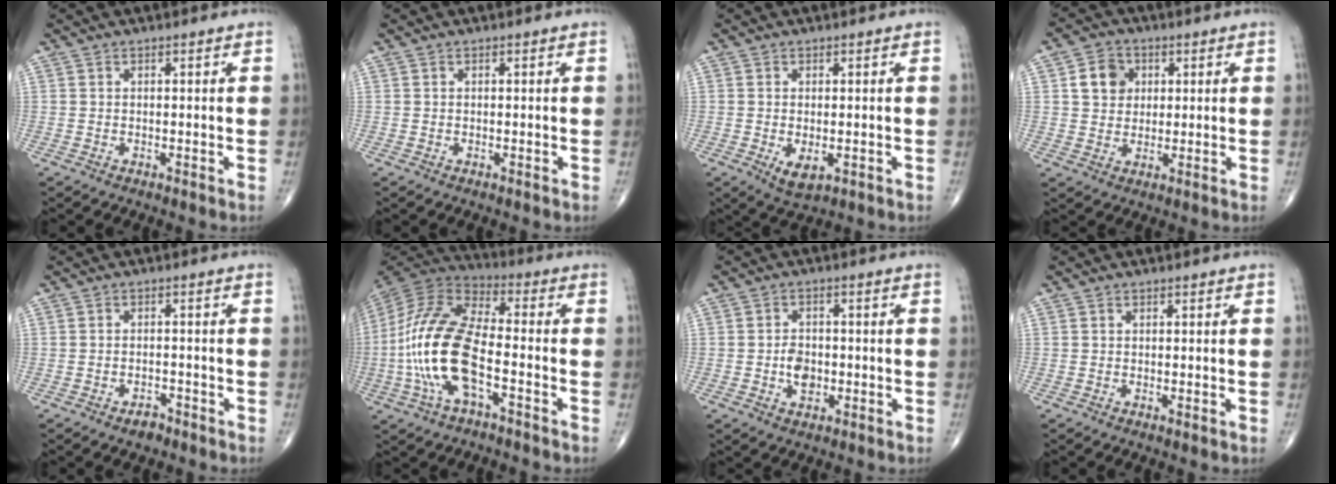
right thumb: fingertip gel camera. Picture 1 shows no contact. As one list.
[{"total": 0.0}, {"total": 4.0, "force": [-1.0, 1.9, 3.4], "torque": [-0.055, -0.010, -0.008]}, {"total": 6.5, "force": [1.7, 5.5, 3.0], "torque": [-0.025, -0.003, 0.027]}, {"total": 2.4, "force": [-1.8, 1.2, 1.1], "torque": [-0.017, 0.008, -0.027]}, {"total": 18.3, "force": [-4.5, 7.6, 16.0], "torque": [-0.345, 0.033, -0.088]}, {"total": 4.4, "force": [-0.9, 3.1, 3.0], "torque": [-0.035, 0.003, -0.017]}, {"total": 0.6, "force": [-0.1, 0.1, 0.6], "torque": [-0.013, -0.003, -0.002]}]